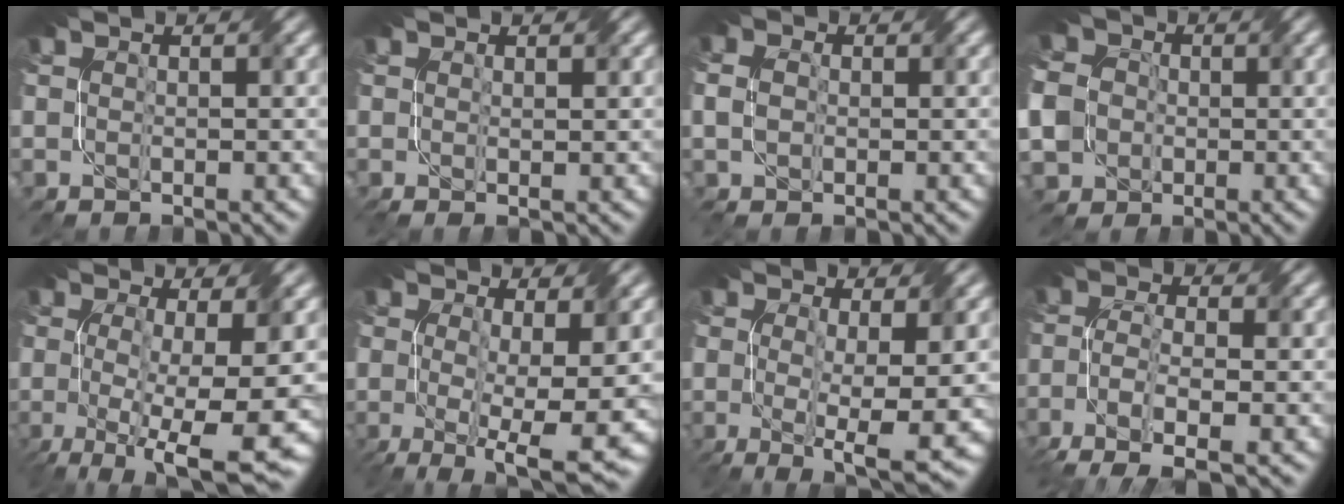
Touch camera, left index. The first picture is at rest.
{"total": 0.7, "force": [0.2, 0.1, 0.7], "torque": [-0.008, 0.000, 0.009]}
{"total": 2.0, "force": [0.0, 1.5, 1.4], "torque": [-0.041, 0.003, 0.006]}
{"total": 8.3, "force": [-1.3, 7.3, 3.9], "torque": [-0.099, -0.005, -0.043]}
{"total": 10.7, "force": [-2.0, 3.2, 10.0], "torque": [-0.148, -0.018, -0.022]}
{"total": 8.5, "force": [-1.0, 3.0, 7.9], "torque": [-0.130, -0.021, -0.009]}
{"total": 7.0, "force": [-0.6, 2.4, 6.5], "torque": [-0.113, -0.021, -0.004]}
{"total": 5.3, "force": [-2.9, 1.7, 4.1], "torque": [-0.089, -0.005, -0.062]}